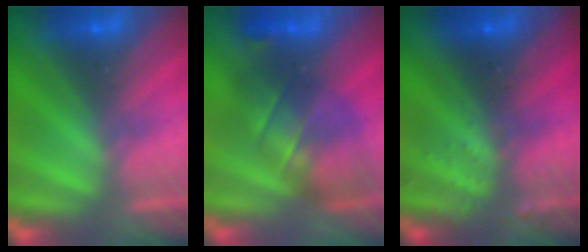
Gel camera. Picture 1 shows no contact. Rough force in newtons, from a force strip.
{"total": 7.3}
{"total": 3.3}